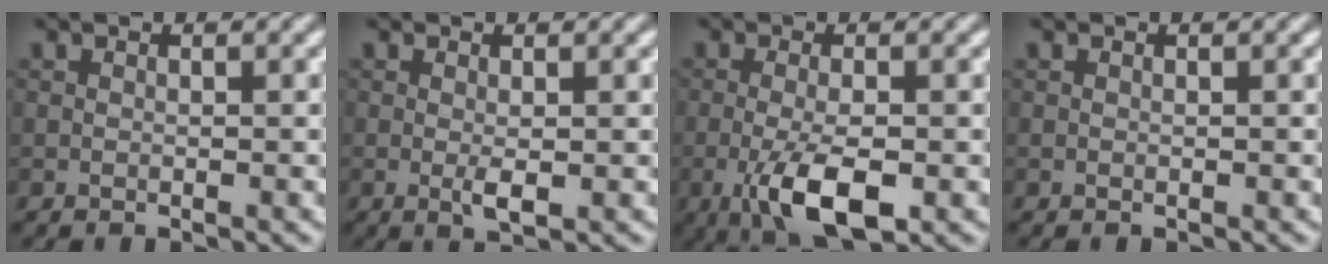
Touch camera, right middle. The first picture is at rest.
{"total": 1.5, "force": [-0.1, 0.4, 1.4], "torque": [-0.029, -0.005, -0.004]}
{"total": 5.4, "force": [-1.8, 1.8, 4.8], "torque": [-0.098, -0.009, -0.034]}
{"total": 0.0}